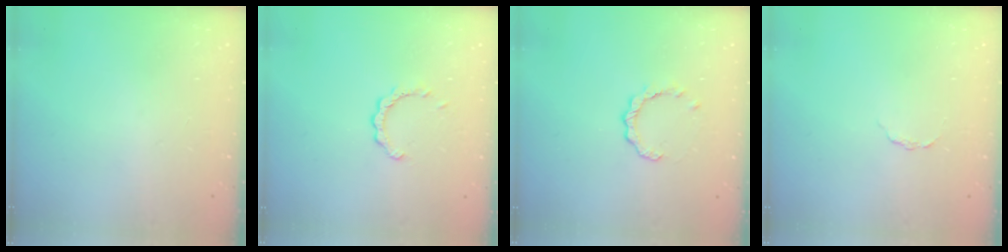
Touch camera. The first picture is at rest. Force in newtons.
{"total": 2.8, "press": 2.7, "slide": 0.4}
{"total": 2.6, "press": 2.6, "slide": 0.2}
{"total": 1.5, "press": 1.5, "slide": 0.2}